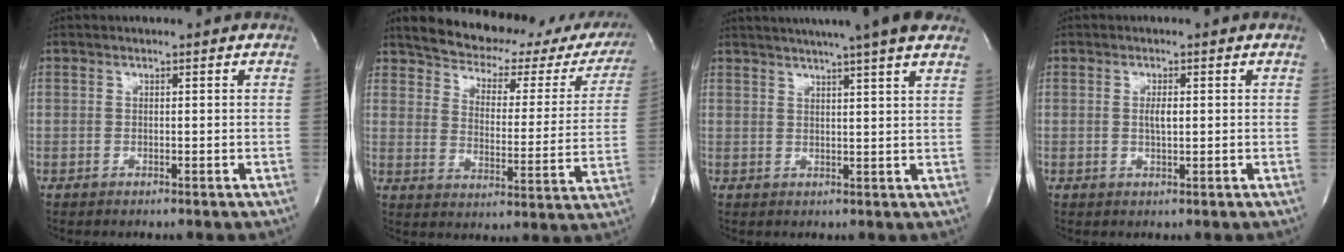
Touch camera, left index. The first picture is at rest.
{"total": 22.1, "force": [19.1, 7.7, 8.0], "torque": [-0.106, -0.026, 0.224]}
{"total": 14.5, "force": [11.9, 0.1, 8.3], "torque": [-0.131, 0.027, 0.145]}
{"total": 1.9, "force": [0.1, 0.5, 1.8], "torque": [-0.035, -0.002, 0.002]}